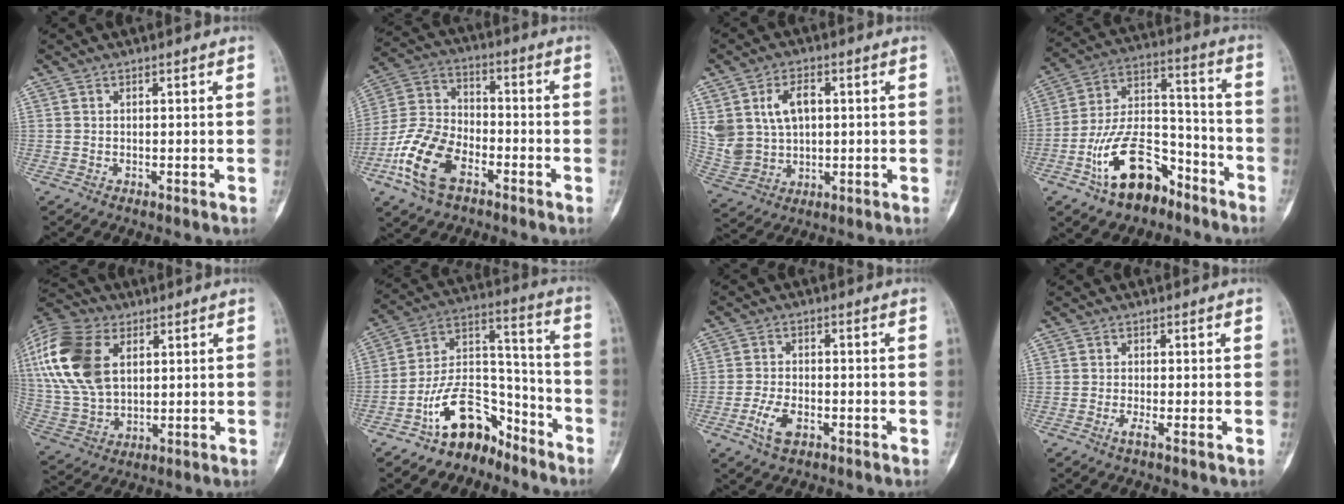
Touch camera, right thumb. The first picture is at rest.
{"total": 14.0, "force": [-6.7, 8.2, 9.2], "torque": [-0.188, 0.032, -0.134]}
{"total": 11.1, "force": [2.8, 7.7, 7.6], "torque": [-0.133, -0.001, 0.067]}
{"total": 17.2, "force": [-9.6, 9.4, 10.7], "torque": [-0.167, 0.089, -0.167]}
{"total": 21.0, "force": [6.4, 13.4, 14.9], "torque": [-0.325, 0.000, 0.121]}
{"total": 13.9, "force": [-9.6, 8.0, 6.2], "torque": [-0.081, 0.120, -0.174]}
{"total": 5.4, "force": [-2.4, 2.9, 3.9], "torque": [-0.079, 0.009, -0.045]}
{"total": 1.4, "force": [-0.6, -0.2, 1.2], "torque": [-0.034, -0.005, -0.018]}